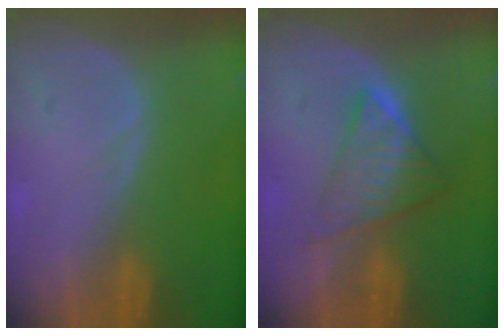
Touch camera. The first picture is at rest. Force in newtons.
{"total": 5.9, "press": 5.9, "slide": 0.7}